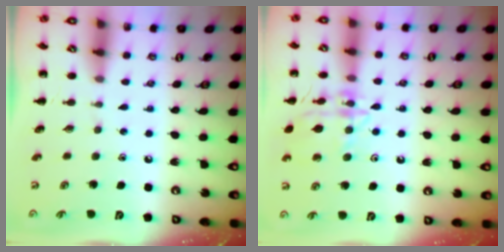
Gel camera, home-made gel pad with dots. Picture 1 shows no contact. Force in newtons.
{"total": 14.8, "press": 14.7, "slide": 0.8}